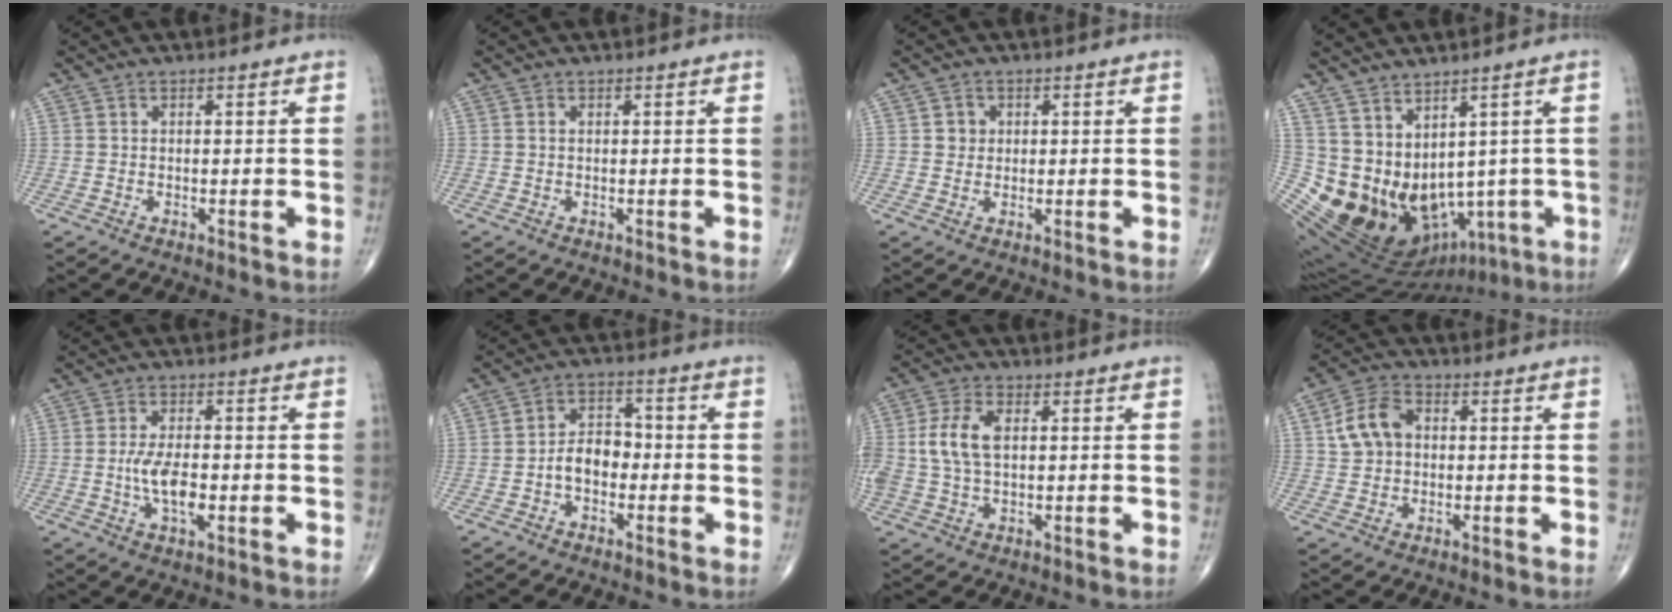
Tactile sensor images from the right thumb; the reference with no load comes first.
{"total": 0.0}
{"total": 2.3, "force": [0.5, 2.2, 0.7], "torque": [0.003, 0.001, 0.005]}
{"total": 19.1, "force": [-2.6, 13.3, 13.5], "torque": [-0.218, -0.003, 0.003]}
{"total": 7.0, "force": [-1.1, 3.0, 6.2], "torque": [-0.121, -0.001, -0.020]}
{"total": 6.4, "force": [-1.7, 4.4, 4.4], "torque": [-0.057, 0.030, -0.041]}
{"total": 8.3, "force": [0.9, 4.9, 6.7], "torque": [-0.153, 0.010, 0.019]}
{"total": 7.8, "force": [1.1, 5.8, 5.1], "torque": [-0.085, 0.017, 0.014]}